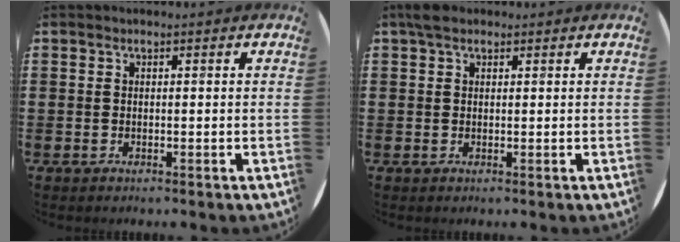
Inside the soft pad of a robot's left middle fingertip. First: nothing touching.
{"total": 1.9, "force": [1.4, 1.0, 0.9], "torque": [-0.012, 0.004, 0.024]}